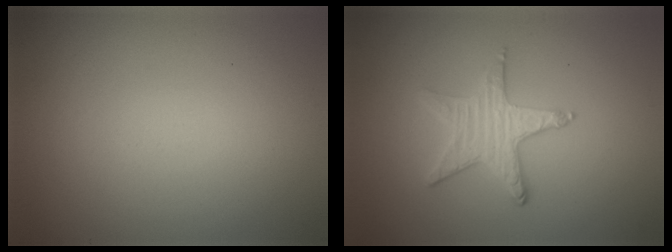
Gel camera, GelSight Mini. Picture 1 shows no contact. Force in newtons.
{"total": 3.1, "press": 2.9, "slide": 1.1}